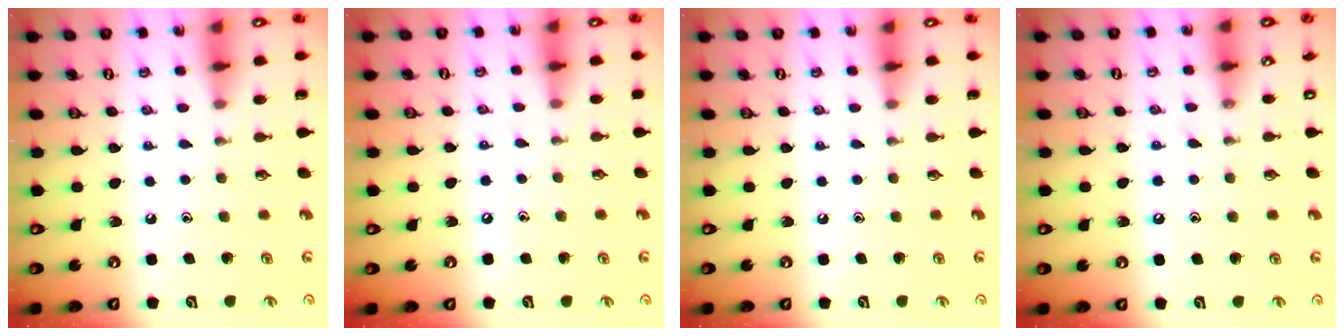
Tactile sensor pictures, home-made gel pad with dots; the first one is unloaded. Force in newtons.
{"total": 2.7, "press": 2.7, "slide": 0.5}
{"total": 0.0}
{"total": 6.1, "press": 6.1, "slide": 0.5}